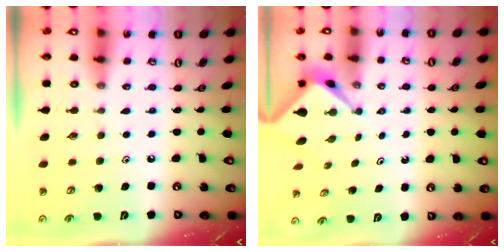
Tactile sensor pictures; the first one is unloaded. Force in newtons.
{"total": 1.7, "press": 1.7, "slide": 0.2}